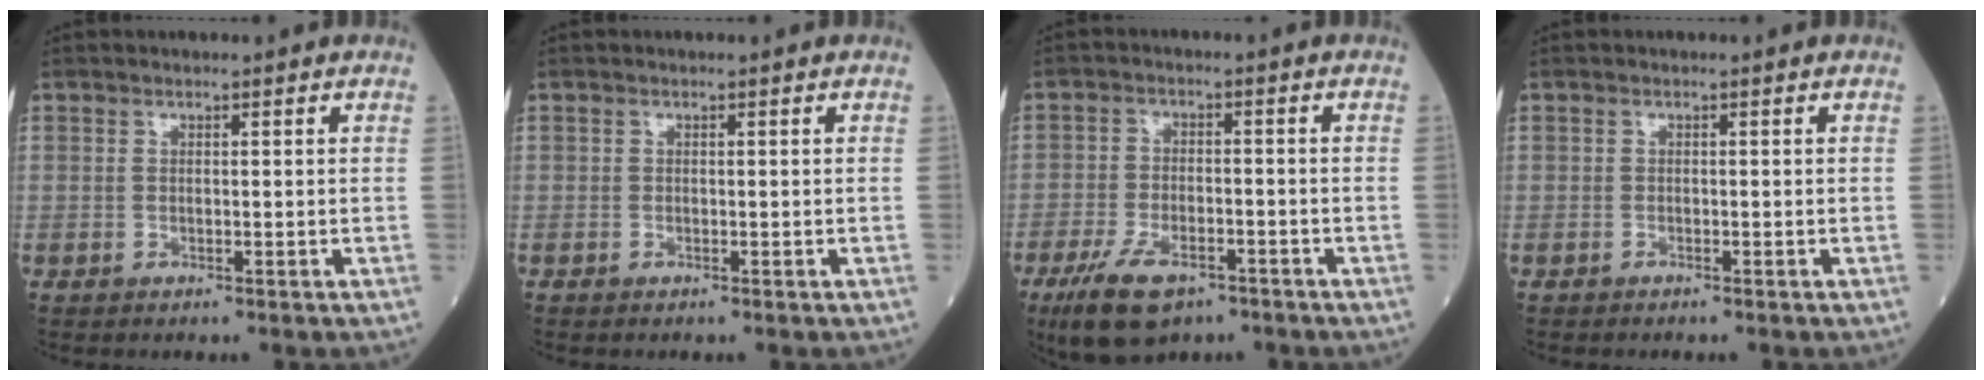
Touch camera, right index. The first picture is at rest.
{"total": 0.0}
{"total": 8.9, "force": [-5.7, 3.7, 5.8], "torque": [-0.119, -0.013, -0.096]}
{"total": 0.0}